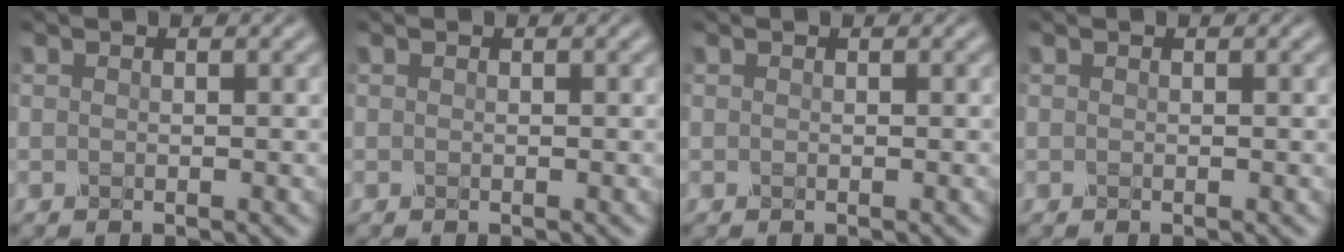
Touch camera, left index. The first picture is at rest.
{"total": 0.0}
{"total": 0.0}
{"total": 0.0}